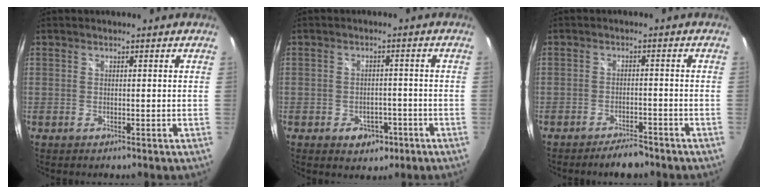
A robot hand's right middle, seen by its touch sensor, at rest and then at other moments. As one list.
[{"total": 4.9, "force": [-2.6, 3.5, 2.3], "torque": [-0.044, 0.008, -0.023]}, {"total": 4.5, "force": [-3.9, 1.3, 1.9], "torque": [-0.045, -0.002, -0.060]}]